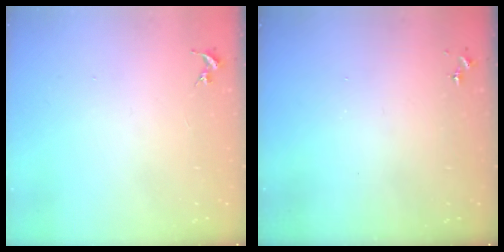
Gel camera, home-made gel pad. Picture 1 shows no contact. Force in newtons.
{"total": 0.0}